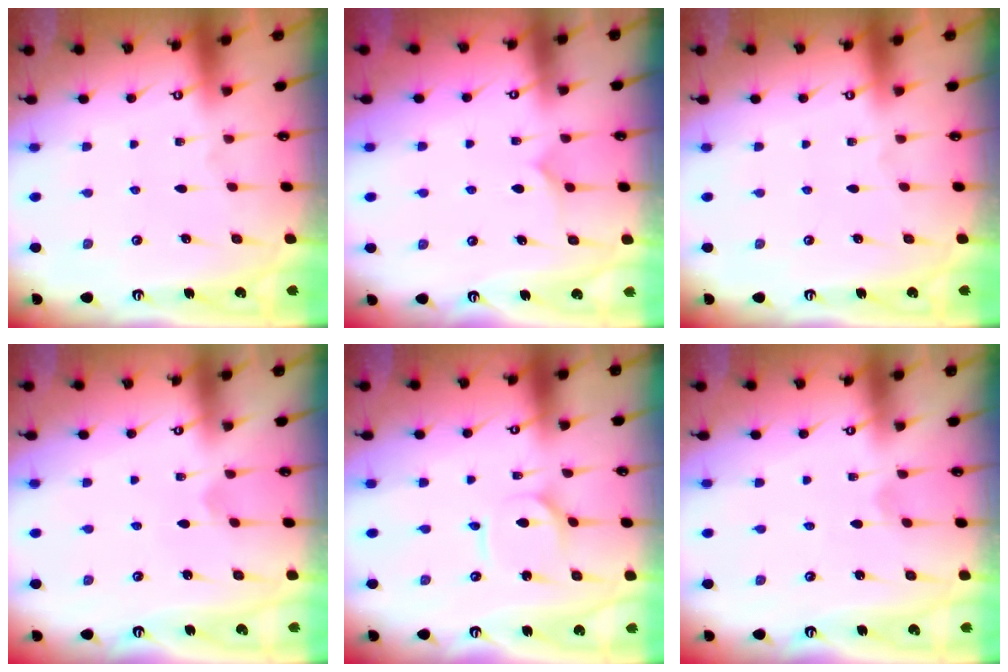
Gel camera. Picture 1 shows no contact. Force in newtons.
{"total": 6.0, "press": 6.0, "slide": 0.3}
{"total": 0.0}
{"total": 2.5, "press": 2.5, "slide": 0.1}
{"total": 2.4, "press": 2.3, "slide": 0.2}
{"total": 0.7, "press": 0.7, "slide": 0.1}